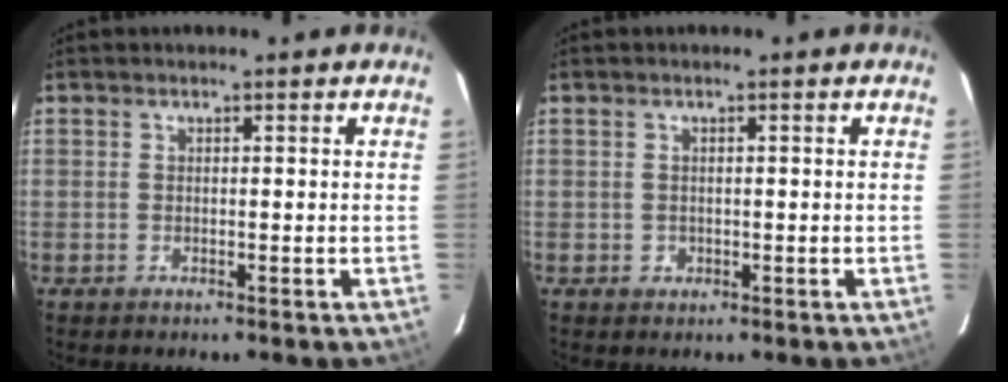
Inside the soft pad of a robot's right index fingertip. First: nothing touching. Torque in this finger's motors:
{"motor_torque": [0.05, -0.03, -0.03, -0.03]}